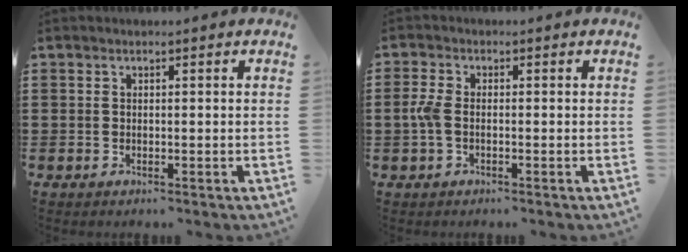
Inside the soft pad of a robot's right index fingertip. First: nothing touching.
{"total": 3.0, "force": [-0.6, 1.4, 2.5], "torque": [-0.070, -0.005, -0.017]}